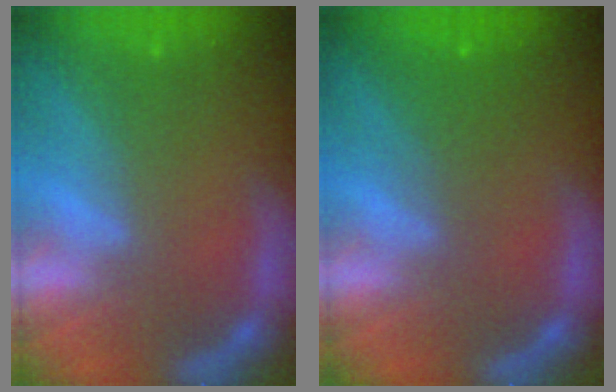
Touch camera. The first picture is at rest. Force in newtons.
{"total": 2.5}